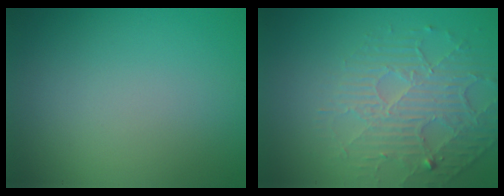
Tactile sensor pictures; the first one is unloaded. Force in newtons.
{"total": 4.7, "press": 3.4, "slide": 3.2}